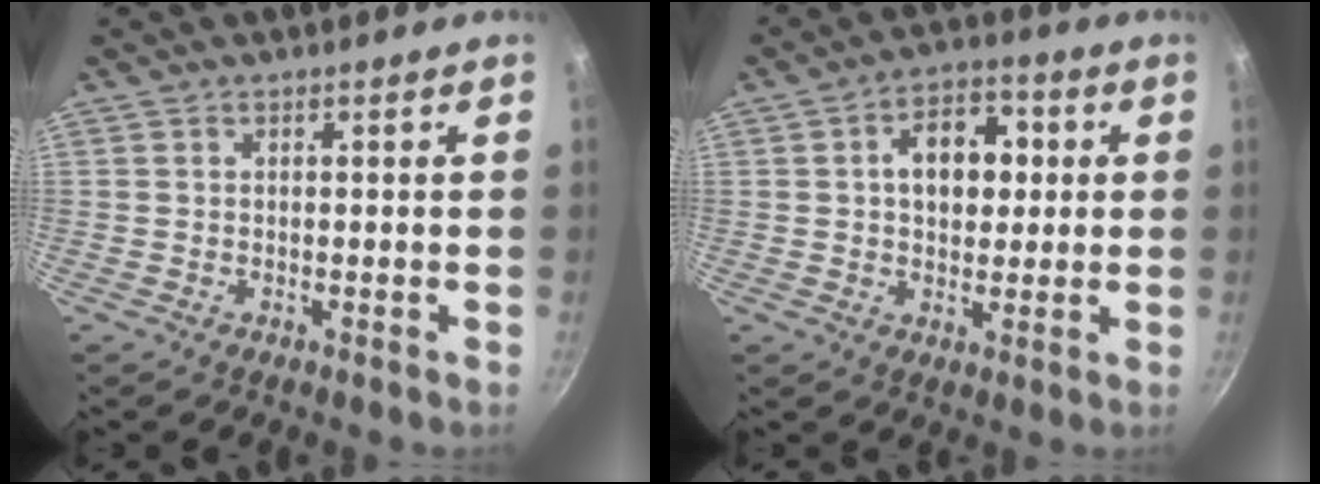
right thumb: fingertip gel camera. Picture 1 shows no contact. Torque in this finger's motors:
{"motor_torque": [-0.49, 0.83, 0.02, 0.07, 0.07]}